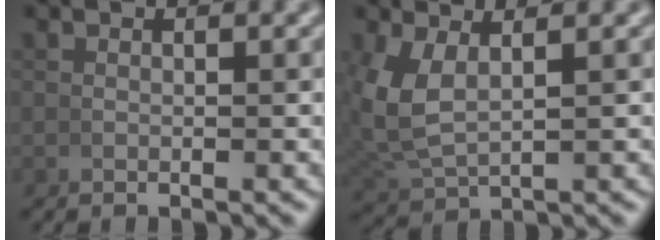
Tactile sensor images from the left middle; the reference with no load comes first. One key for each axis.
{"total": 5.0, "fx": 1.3, "fy": 3.4, "fz": 3.3, "tx": -0.103, "ty": -0.007, "tz": 0.037}